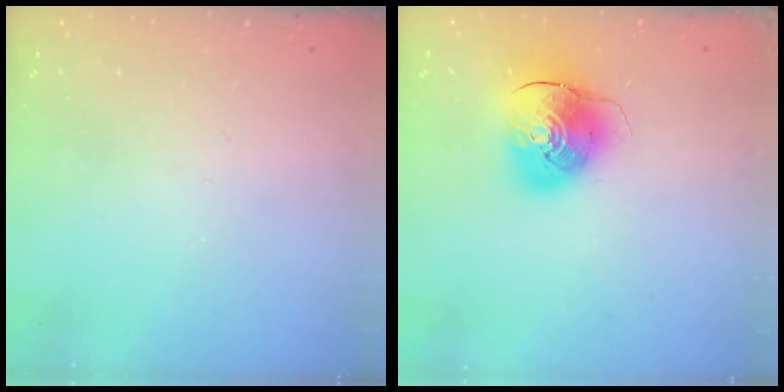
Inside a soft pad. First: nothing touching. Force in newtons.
{"total": 10.8, "press": 10.6, "slide": 1.9}